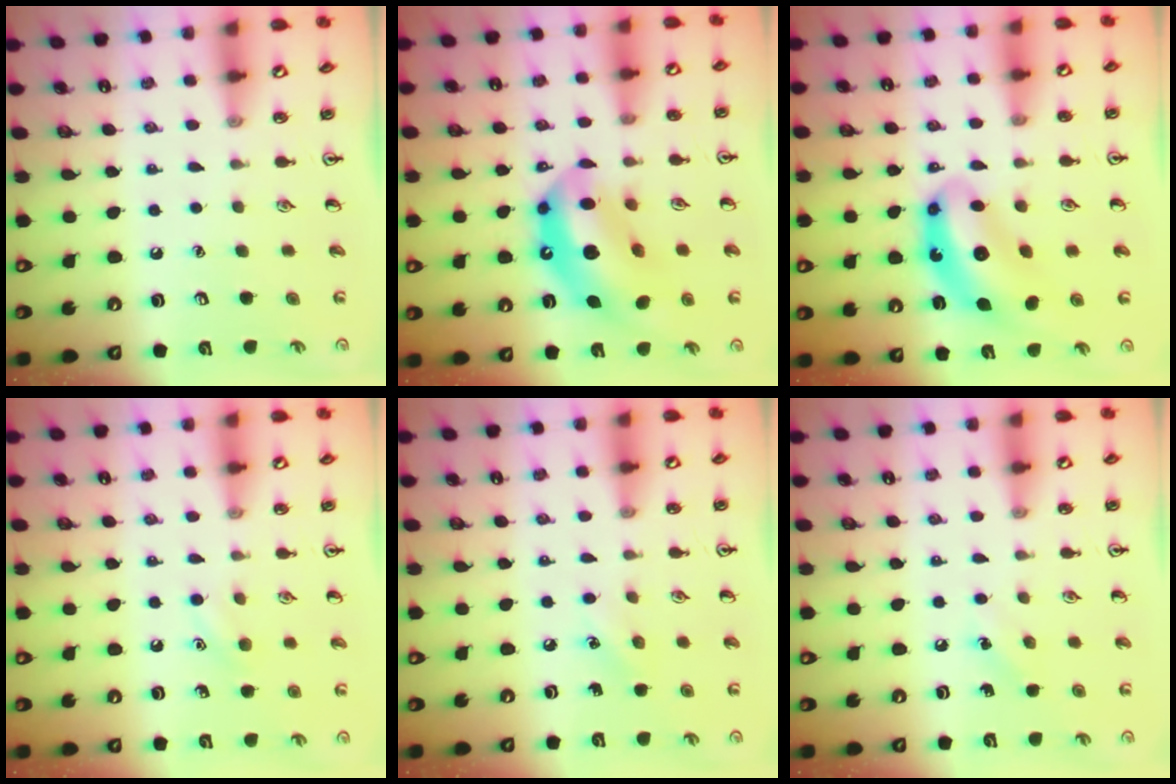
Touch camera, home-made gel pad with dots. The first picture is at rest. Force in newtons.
{"total": 16.3, "press": 15.5, "slide": 5.0}
{"total": 10.5, "press": 9.9, "slide": 3.5}
{"total": 6.2, "press": 5.9, "slide": 2.1}
{"total": 4.8, "press": 4.6, "slide": 1.4}
{"total": 5.6, "press": 5.3, "slide": 1.9}